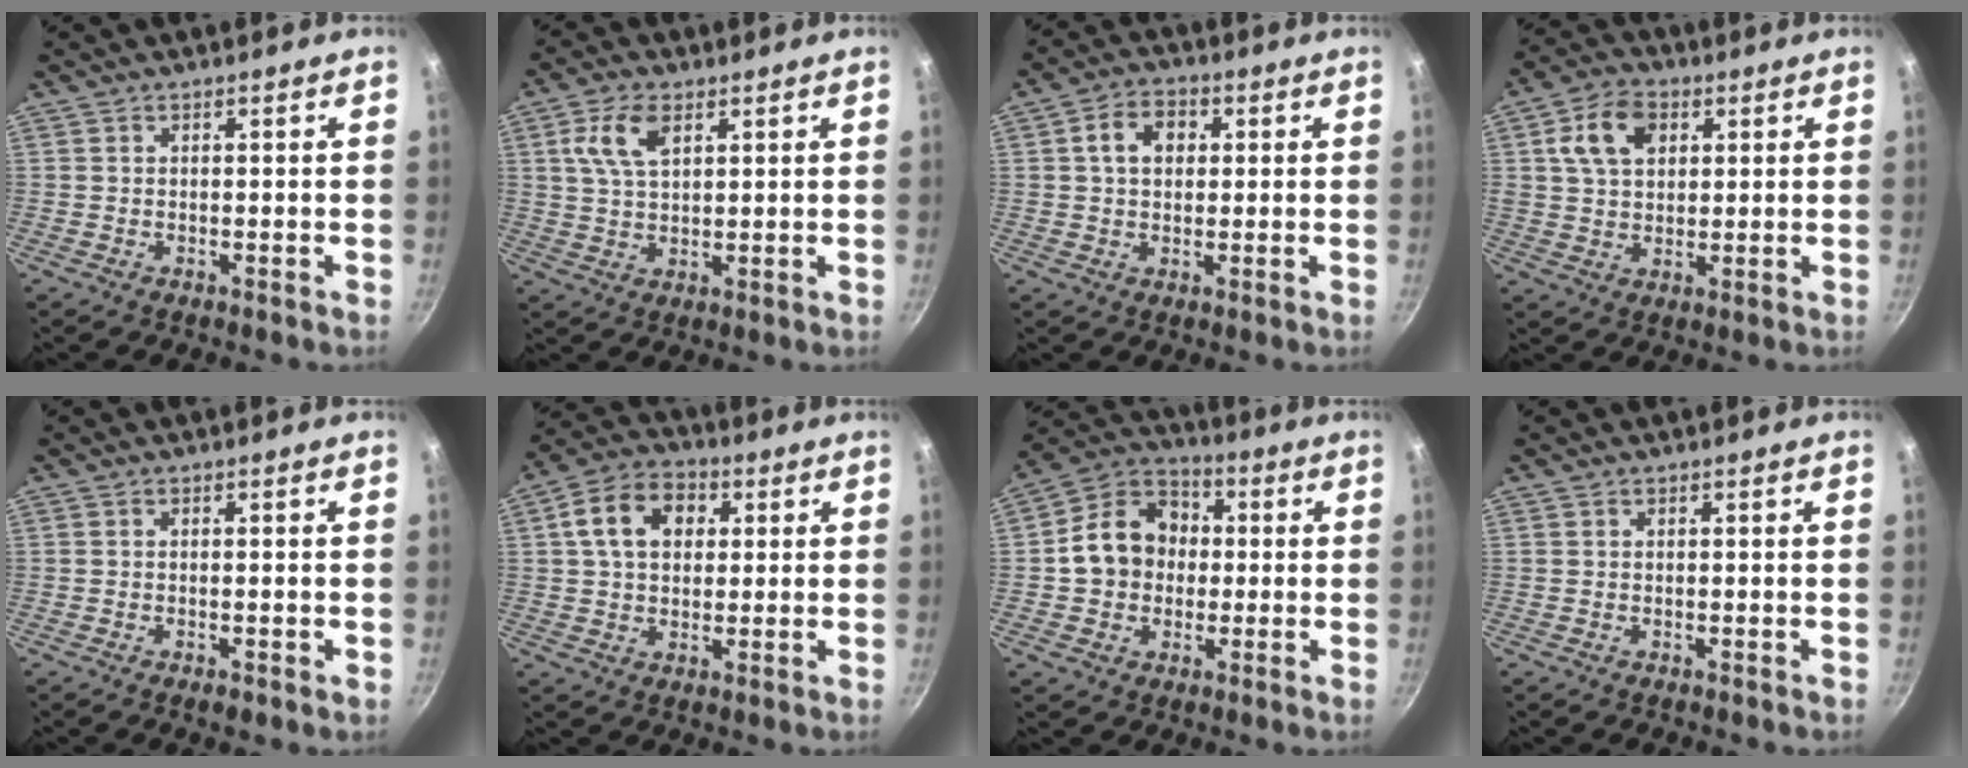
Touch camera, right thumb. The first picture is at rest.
{"total": 7.3, "force": [2.9, 4.0, 5.4], "torque": [-0.099, -0.001, 0.055]}
{"total": 6.1, "force": [1.3, 4.5, 3.9], "torque": [-0.047, 0.009, 0.014]}
{"total": 9.6, "force": [3.1, 6.7, 6.1], "torque": [-0.094, 0.005, 0.047]}
{"total": 1.9, "force": [-0.8, 0.7, 1.6], "torque": [-0.030, -0.001, -0.011]}
{"total": 11.1, "force": [2.7, 8.1, 7.0], "torque": [-0.097, 0.014, 0.032]}
{"total": 12.9, "force": [0.2, 10.9, 7.1], "torque": [-0.084, 0.027, -0.014]}
{"total": 0.0}